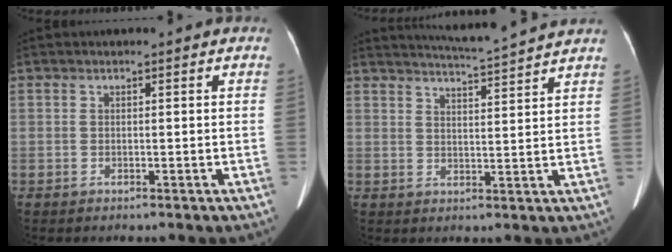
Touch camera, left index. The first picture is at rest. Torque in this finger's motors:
{"motor_torque": [0.05, -0.41, 0.00, 0.01]}